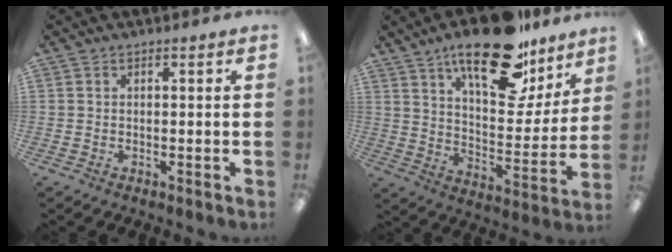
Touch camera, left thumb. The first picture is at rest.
{"total": 24.3, "force": [16.4, 10.3, 14.8], "torque": [-0.218, -0.095, 0.274]}